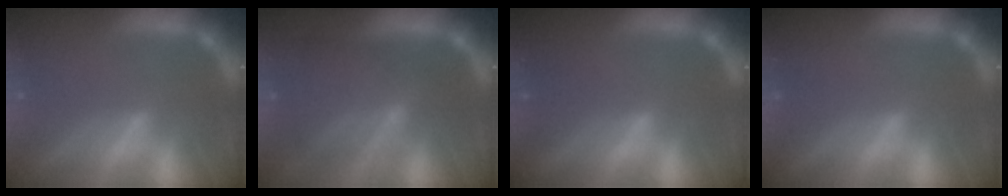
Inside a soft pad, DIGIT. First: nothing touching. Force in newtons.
{"total": 7.0}
{"total": 1.5}
{"total": 0.0}